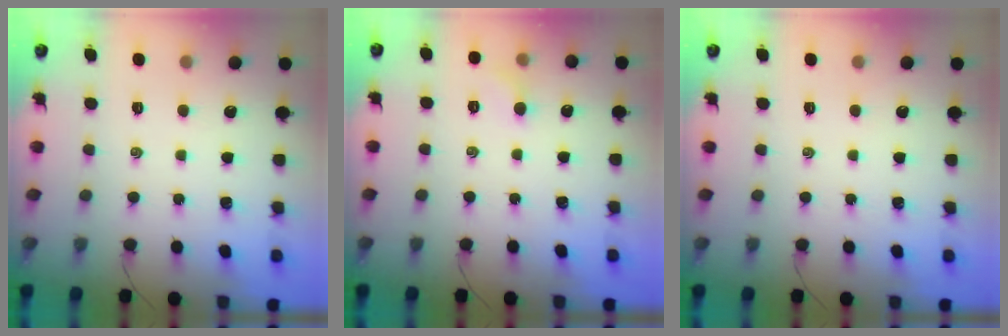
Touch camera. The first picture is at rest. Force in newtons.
{"total": 4.5, "press": 4.3, "slide": 1.5}
{"total": 0.0}